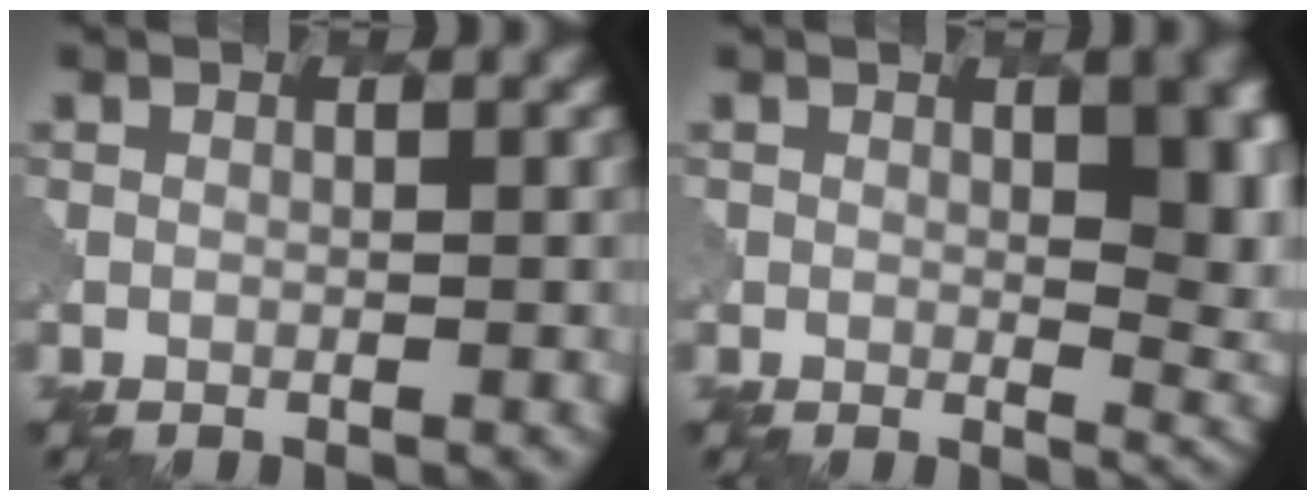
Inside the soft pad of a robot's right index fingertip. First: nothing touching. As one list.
[{"total": 9.0, "force": [2.3, 4.8, 7.3], "torque": [-0.084, -0.017, 0.044]}]